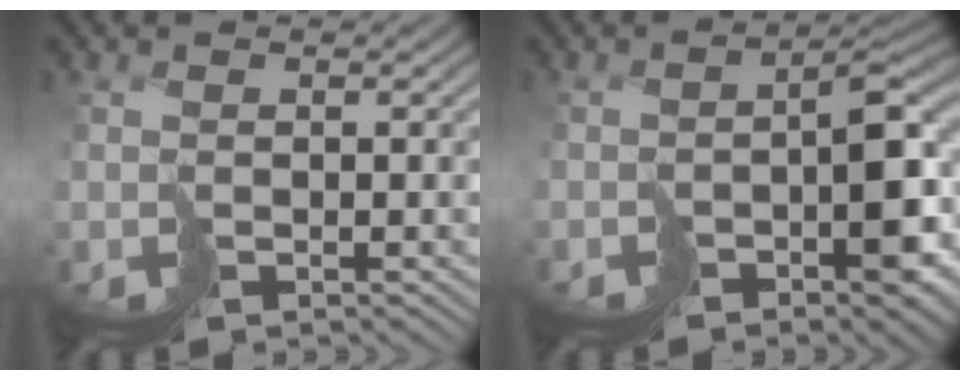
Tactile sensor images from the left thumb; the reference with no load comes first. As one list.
[{"total": 7.7, "force": [-3.3, 2.9, 6.3], "torque": [-0.080, -0.012, -0.047]}]